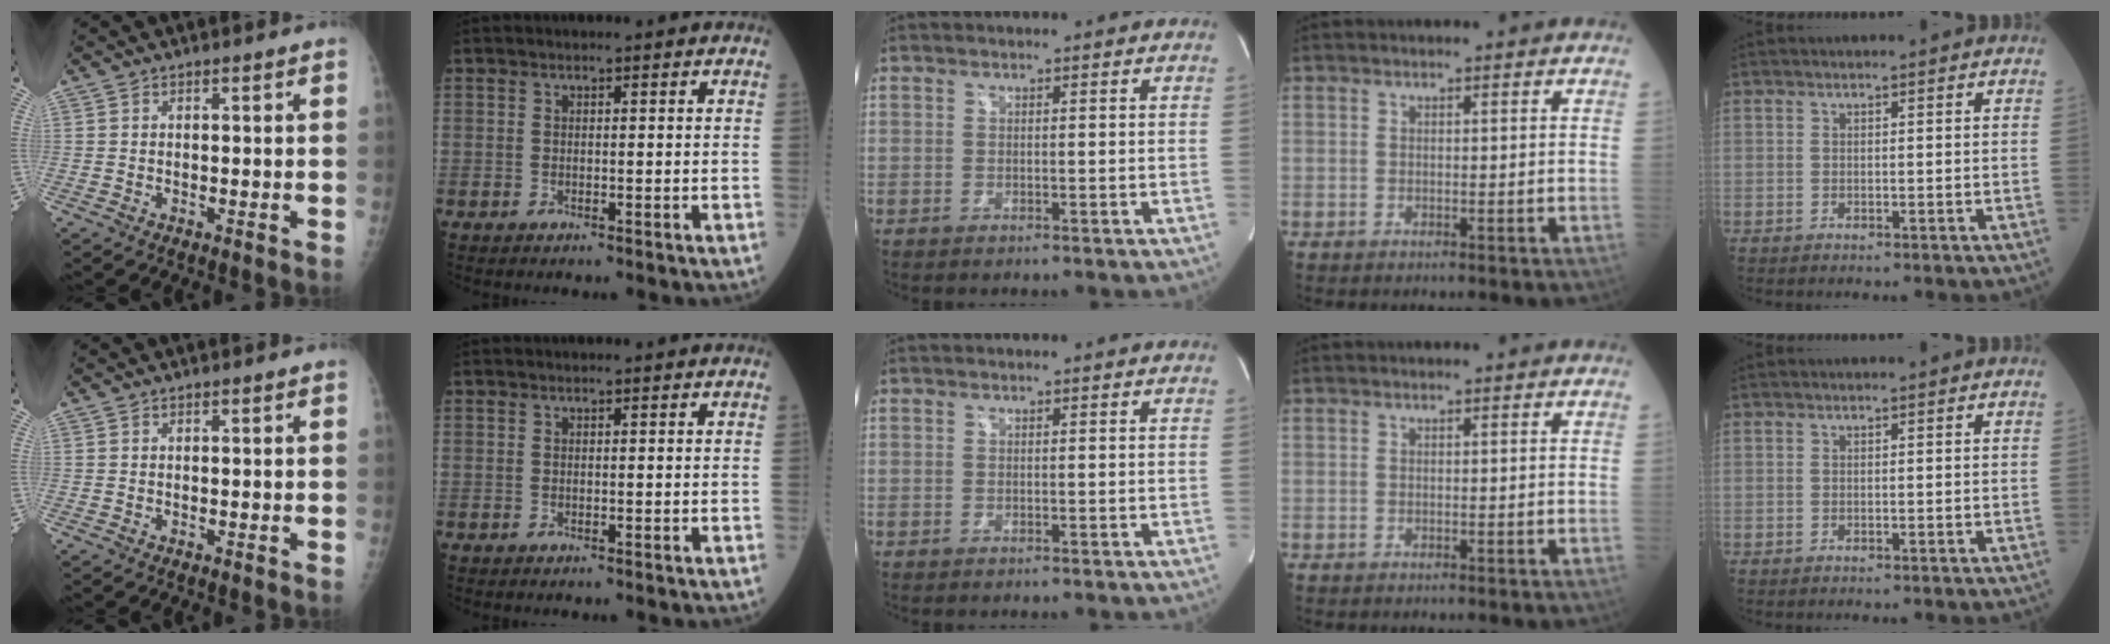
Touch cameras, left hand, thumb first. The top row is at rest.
{}